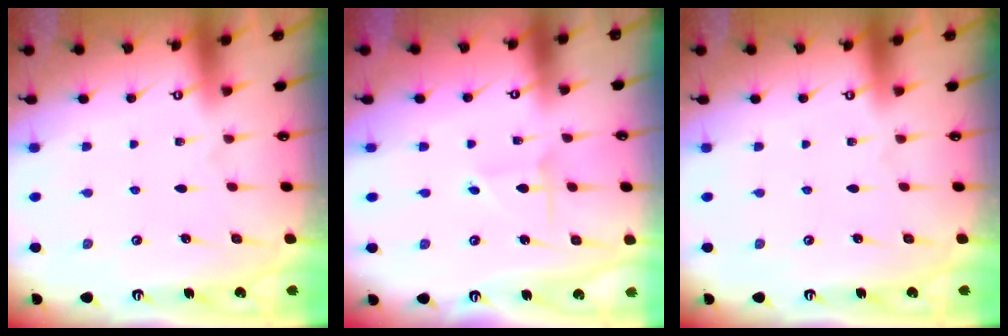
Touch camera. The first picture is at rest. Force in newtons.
{"total": 1.8, "press": 1.8, "slide": 0.1}
{"total": 0.0}